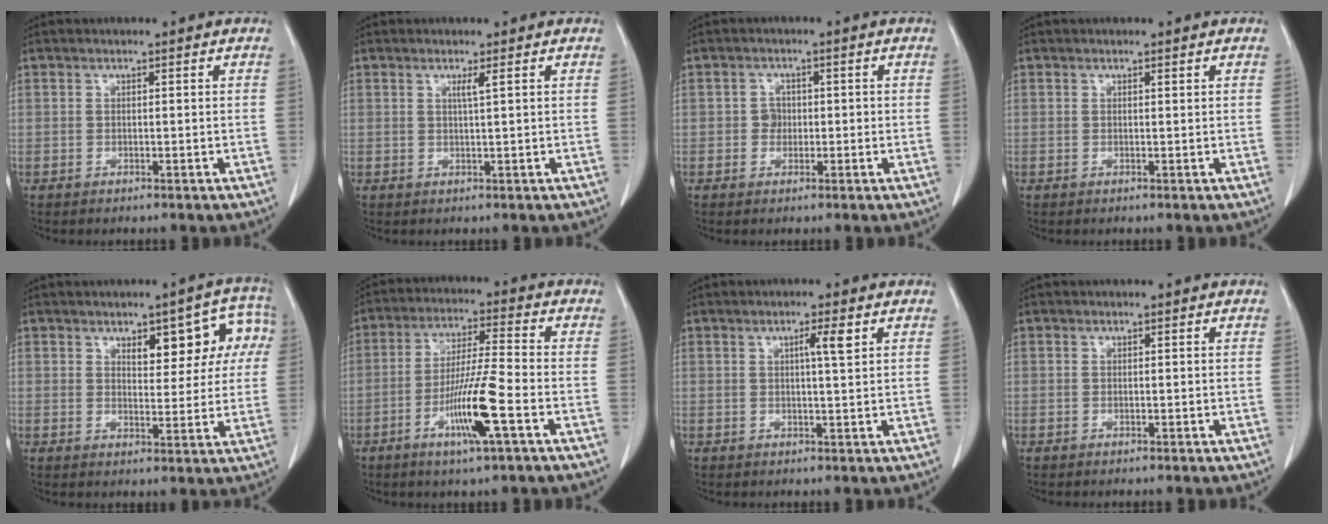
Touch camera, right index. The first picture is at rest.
{"total": 1.3, "force": [0.6, -0.4, 1.1], "torque": [-0.025, -0.003, 0.011]}
{"total": 2.1, "force": [-0.2, 1.9, 0.8], "torque": [-0.008, 0.006, -0.004]}
{"total": 0.0}
{"total": 8.7, "force": [3.2, 3.9, 7.1], "torque": [-0.072, 0.027, 0.040]}
{"total": 10.7, "force": [-4.1, -0.2, 9.8], "torque": [-0.188, -0.013, -0.079]}
{"total": 2.8, "force": [1.1, -0.1, 2.6], "torque": [-0.045, -0.001, 0.017]}
{"total": 0.0}